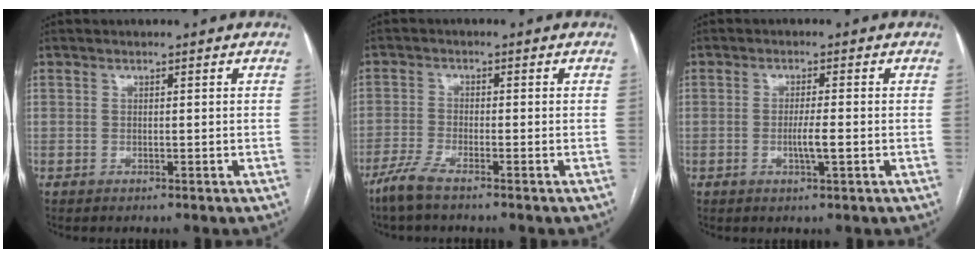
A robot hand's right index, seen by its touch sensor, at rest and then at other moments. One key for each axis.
{"total": 4.0, "fx": -3.1, "fy": 0.2, "fz": 2.5, "tx": -0.061, "ty": -0.009, "tz": -0.070}
{"total": 3.2, "fx": -0.8, "fy": 0.1, "fz": 3.2, "tx": -0.060, "ty": -0.004, "tz": -0.013}